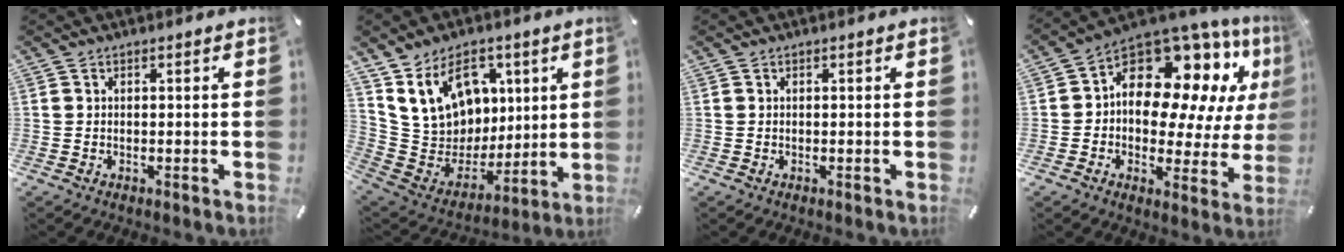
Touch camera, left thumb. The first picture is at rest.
{"total": 17.2, "force": [8.9, 13.0, 6.8], "torque": [-0.125, -0.050, 0.178]}
{"total": 0.0}
{"total": 15.3, "force": [6.7, 10.0, 9.4], "torque": [-0.150, -0.064, 0.115]}